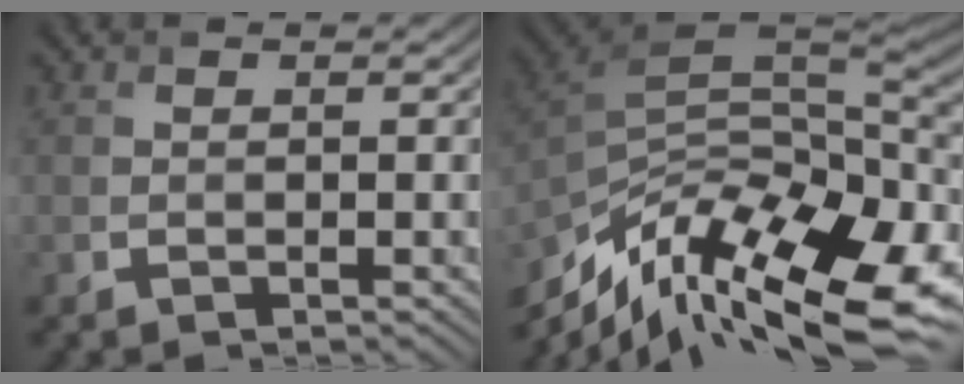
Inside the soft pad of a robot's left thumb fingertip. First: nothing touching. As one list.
[{"total": 17.4, "force": [-9.2, 7.3, 12.8], "torque": [-0.261, -0.005, -0.158]}]